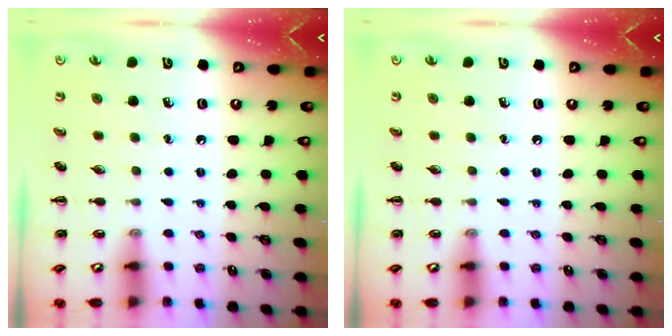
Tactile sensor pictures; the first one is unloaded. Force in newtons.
{"total": 0.0}